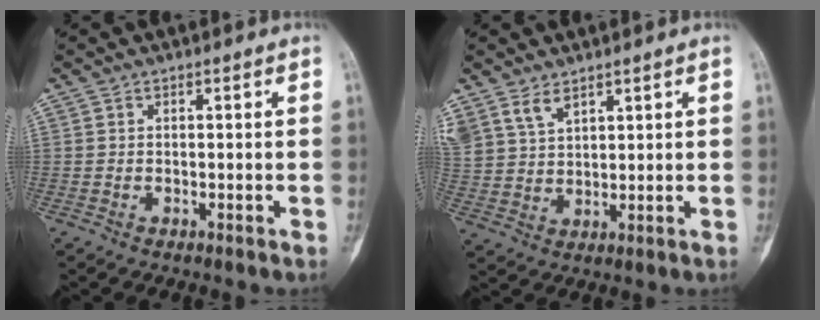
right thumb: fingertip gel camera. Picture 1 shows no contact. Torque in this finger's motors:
{"motor_torque": [-0.28, 0.41, 0.69, 0.22, 0.09]}